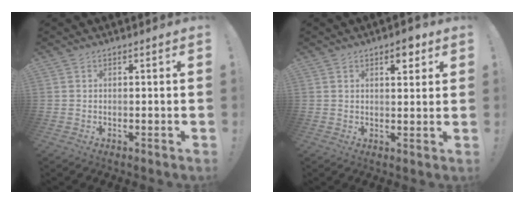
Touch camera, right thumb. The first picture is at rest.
{"total": 4.4, "force": [2.6, 2.2, 2.8], "torque": [-0.013, -0.014, 0.037]}